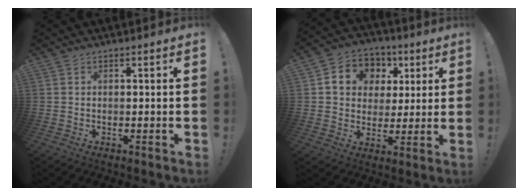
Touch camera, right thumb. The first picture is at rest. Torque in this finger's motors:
{"motor_torque": [1.44, 1.56, 0.72, 0.14, 0.03]}